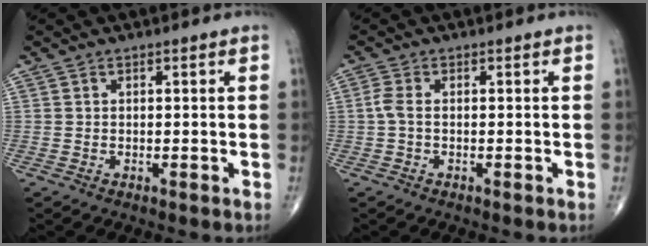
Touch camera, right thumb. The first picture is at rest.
{"total": 2.1, "force": [-0.2, 0.8, 1.9], "torque": [-0.050, -0.001, -0.010]}